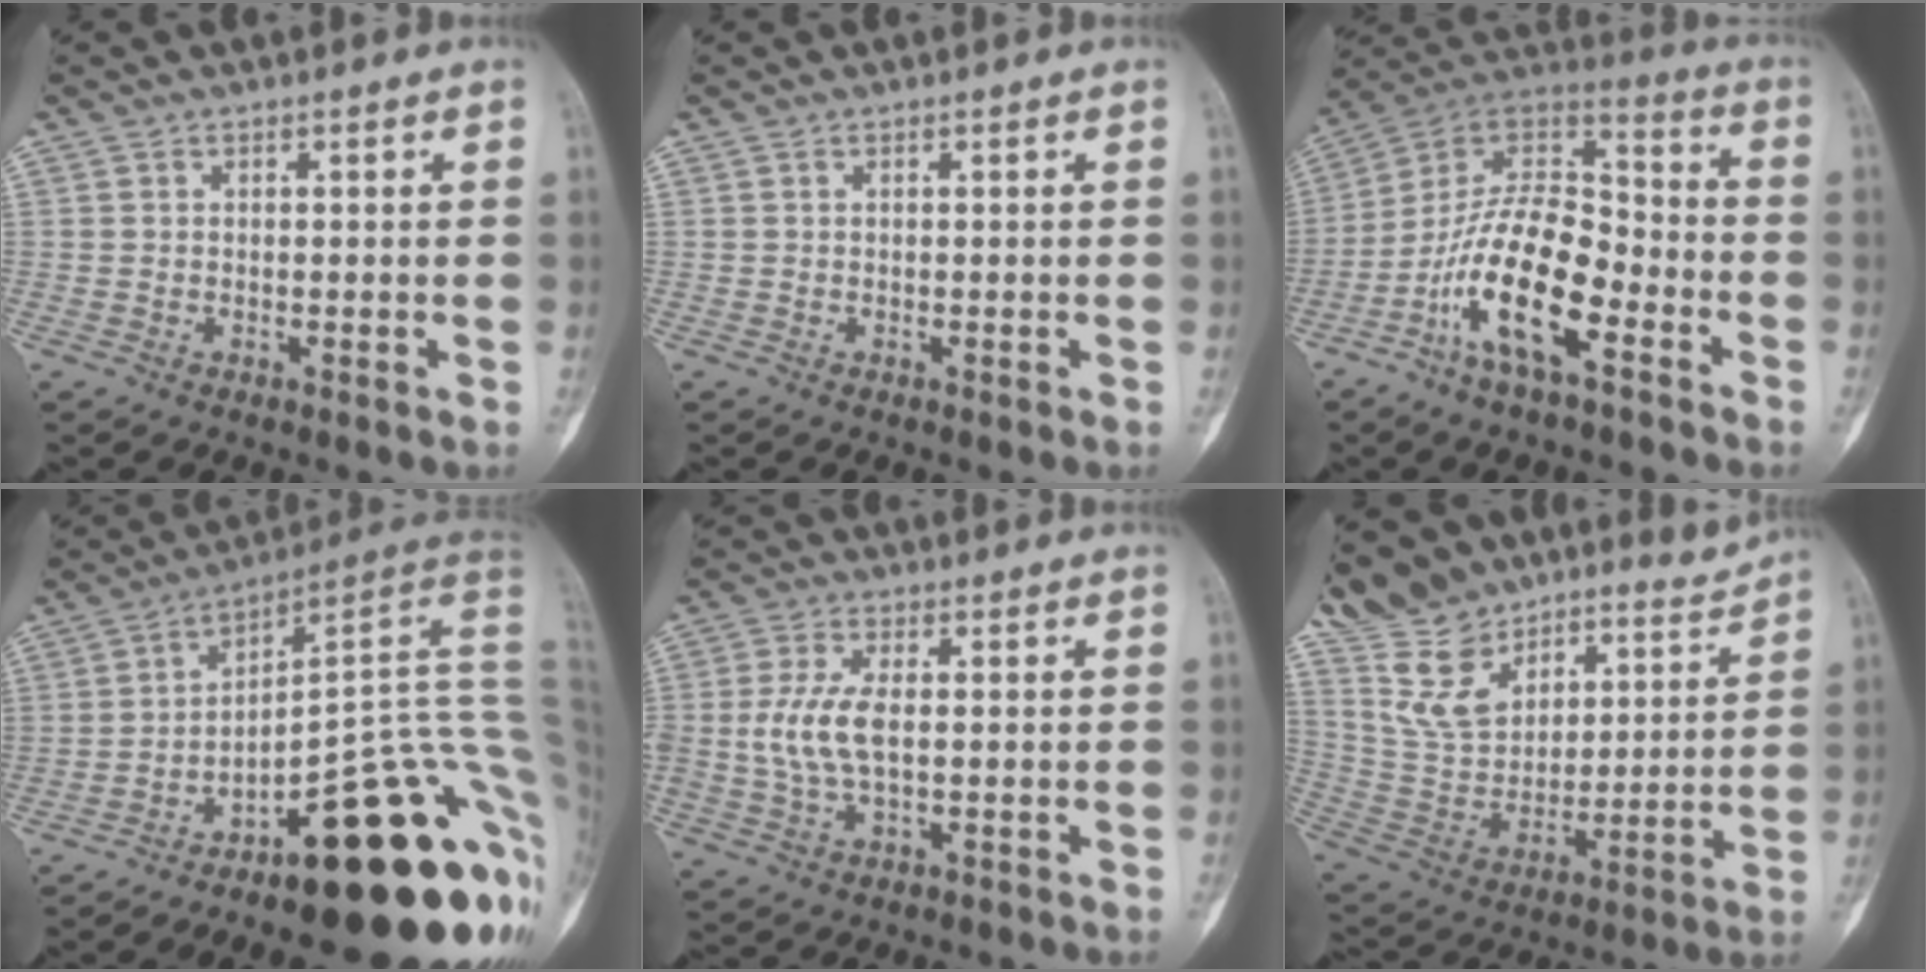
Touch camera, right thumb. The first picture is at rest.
{"total": 0.0}
{"total": 18.2, "force": [-7.9, 7.9, 14.4], "torque": [-0.254, 0.070, -0.147]}
{"total": 28.9, "force": [-10.3, 8.8, 25.6], "torque": [-0.221, 0.097, -0.140]}
{"total": 7.8, "force": [0.1, 3.8, 6.8], "torque": [-0.156, 0.002, 0.004]}
{"total": 19.6, "force": [17.2, 7.5, 5.7], "torque": [-0.051, -0.100, 0.308]}